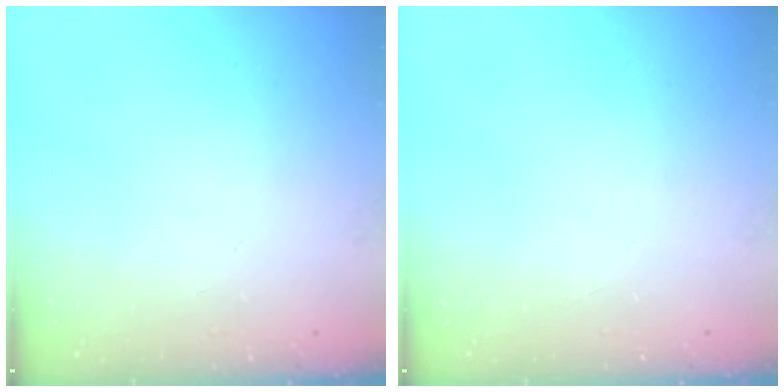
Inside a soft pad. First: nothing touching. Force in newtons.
{"total": 0.0}